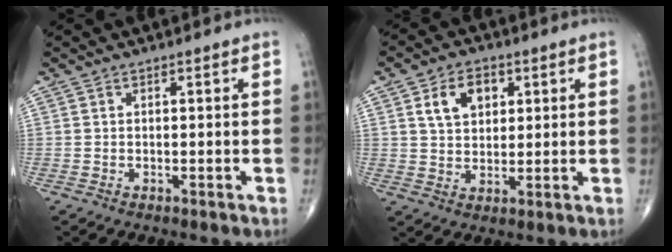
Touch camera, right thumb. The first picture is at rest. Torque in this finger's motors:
{"motor_torque": [0.33, 2.00, 0.42, 0.37, 0.08]}